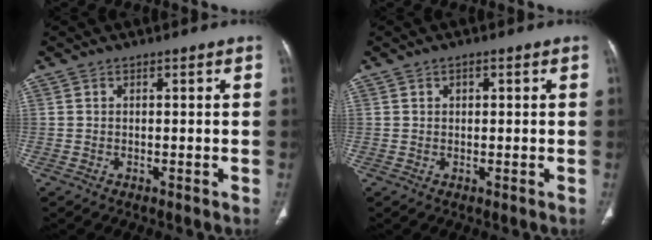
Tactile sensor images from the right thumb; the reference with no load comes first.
{"total": 1.2, "force": [0.4, 0.8, 0.7], "torque": [-0.007, 0.001, 0.005]}